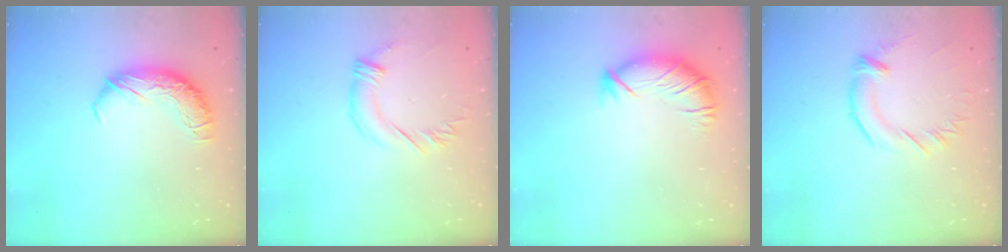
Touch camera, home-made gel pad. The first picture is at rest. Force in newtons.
{"total": 2.4, "press": 2.2, "slide": 1.0}
{"total": 2.8, "press": 2.0, "slide": 1.9}
{"total": 2.3, "press": 2.3, "slide": 0.6}